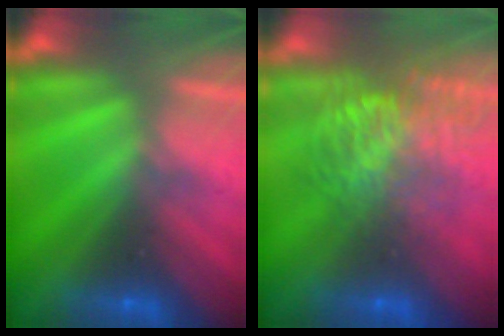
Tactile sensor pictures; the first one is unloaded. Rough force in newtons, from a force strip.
{"total": 9.6}